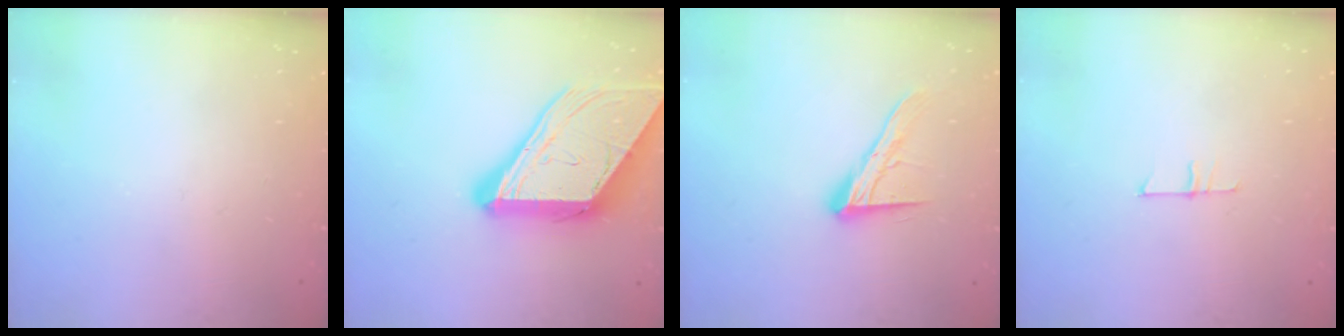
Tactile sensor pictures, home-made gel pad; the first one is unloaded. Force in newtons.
{"total": 19.0, "press": 18.8, "slide": 2.1}
{"total": 13.4, "press": 13.3, "slide": 1.1}
{"total": 5.3, "press": 5.3, "slide": 0.4}